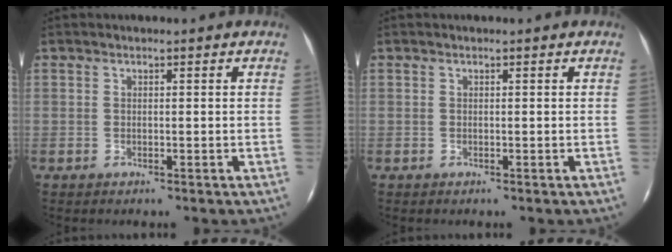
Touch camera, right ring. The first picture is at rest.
{"total": 0.0}